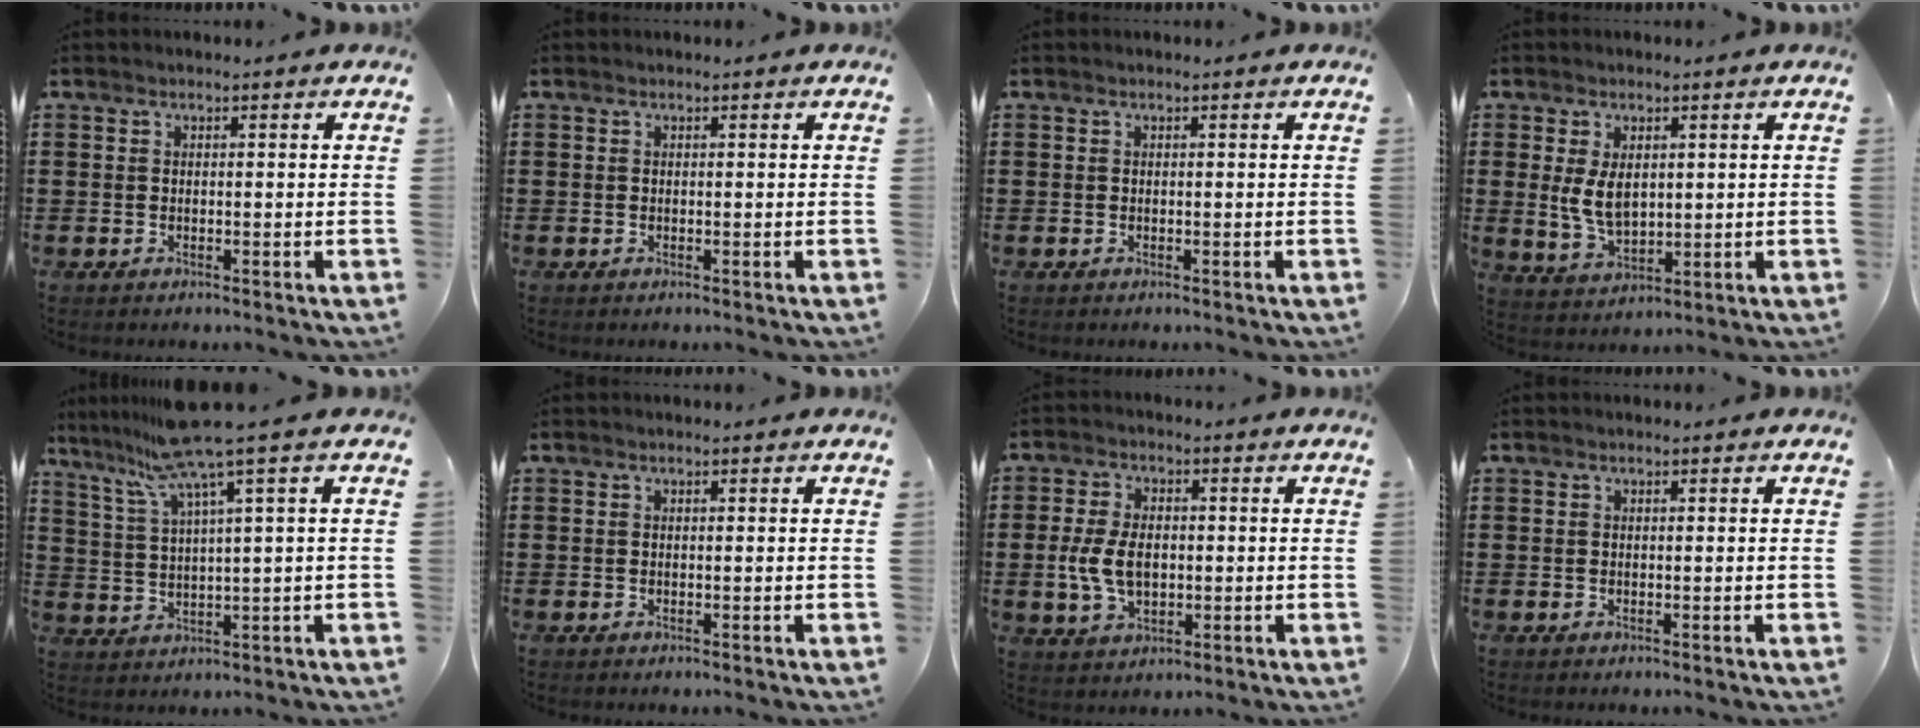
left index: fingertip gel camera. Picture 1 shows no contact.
{"total": 0.0}
{"total": 0.0}
{"total": 5.4, "force": [0.9, 3.3, 4.2], "torque": [-0.094, 0.000, 0.011]}
{"total": 8.3, "force": [5.4, -0.7, 6.3], "torque": [-0.154, -0.035, 0.088]}
{"total": 0.0}
{"total": 6.7, "force": [-0.5, 4.2, 5.2], "torque": [-0.119, 0.006, -0.013]}
{"total": 0.0}